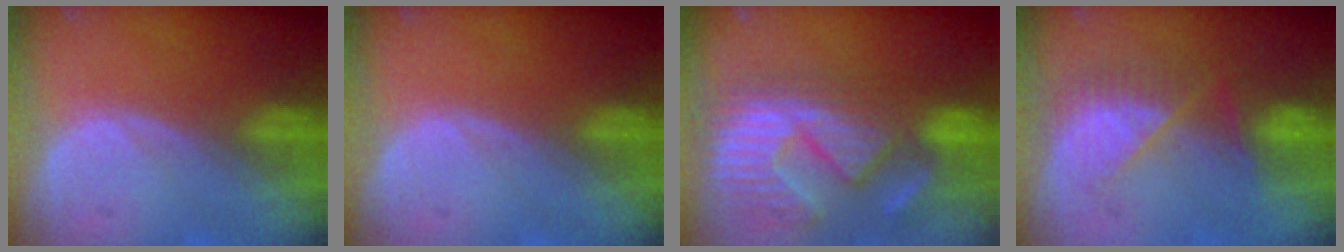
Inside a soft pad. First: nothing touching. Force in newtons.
{"total": 0.0}
{"total": 12.6, "press": 11.8, "slide": 4.4}
{"total": 7.5, "press": 6.8, "slide": 3.2}